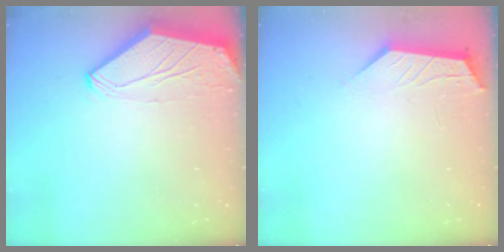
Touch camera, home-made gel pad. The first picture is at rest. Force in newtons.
{"total": 2.1, "press": 2.1, "slide": 0.3}